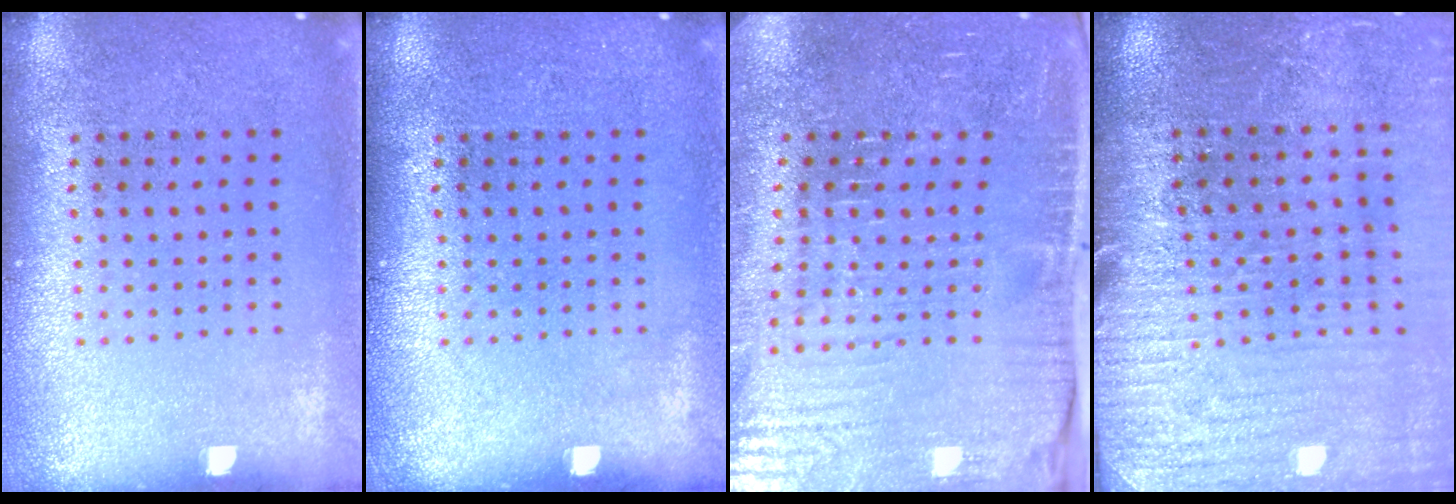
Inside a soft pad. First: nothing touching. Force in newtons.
{"total": 0.0}
{"total": 4.7, "press": 4.5, "slide": 1.5}
{"total": 2.9, "press": 2.9, "slide": 0.6}